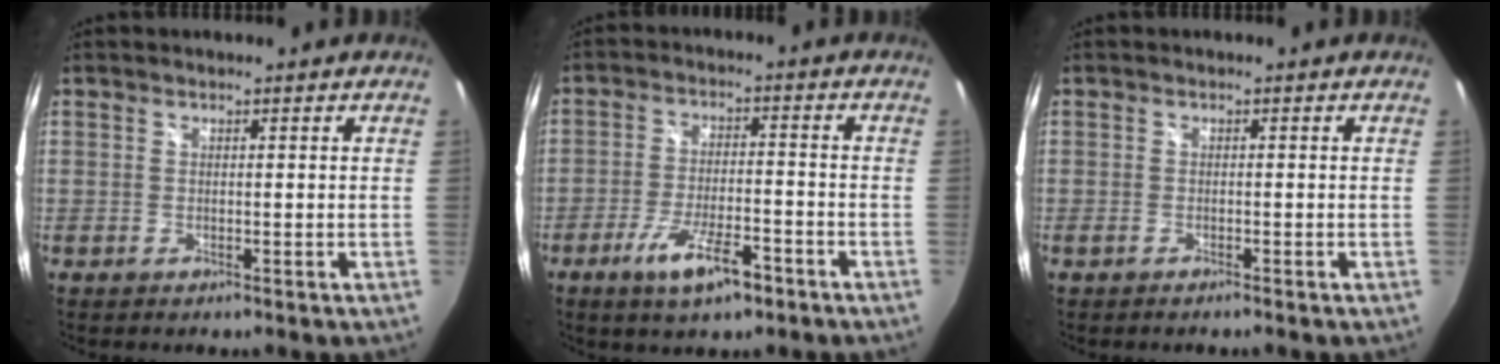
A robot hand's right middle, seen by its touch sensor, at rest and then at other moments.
{"total": 9.2, "force": [-5.7, 2.6, 6.8], "torque": [-0.141, -0.012, -0.095]}
{"total": 1.3, "force": [-1.1, 0.1, 0.6], "torque": [-0.014, -0.004, -0.021]}